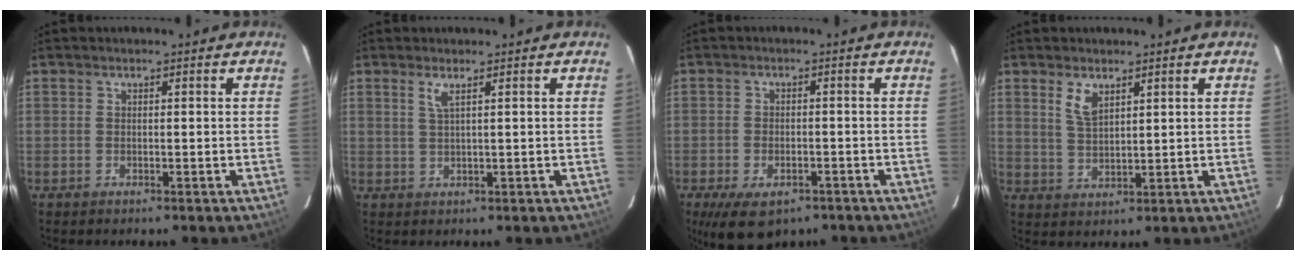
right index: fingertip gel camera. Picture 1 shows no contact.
{"total": 1.8, "force": [0.9, -0.2, 1.5], "torque": [-0.030, -0.001, 0.019]}
{"total": 9.3, "force": [-6.0, 4.7, 5.4], "torque": [-0.112, -0.024, -0.093]}
{"total": 4.2, "force": [2.5, 1.8, 2.8], "torque": [-0.053, -0.001, 0.051]}